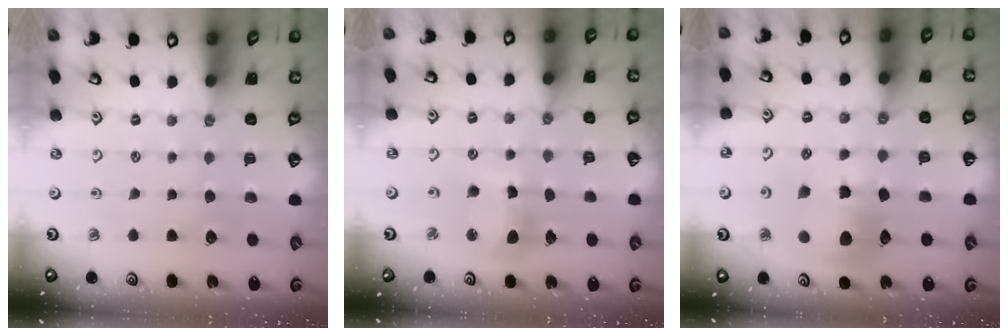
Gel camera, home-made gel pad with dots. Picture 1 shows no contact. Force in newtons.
{"total": 9.1, "press": 9.0, "slide": 1.4}
{"total": 11.3, "press": 11.2, "slide": 1.5}